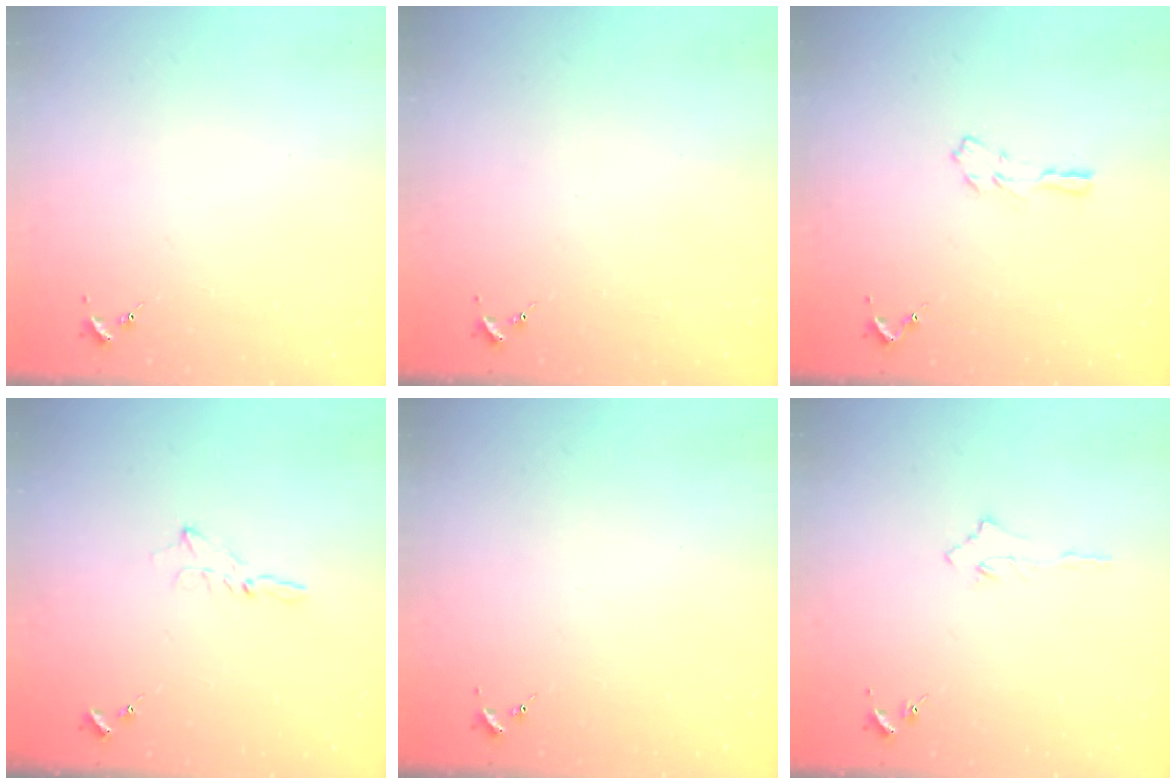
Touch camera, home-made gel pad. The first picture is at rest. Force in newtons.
{"total": 0.0}
{"total": 3.5, "press": 3.5, "slide": 0.4}
{"total": 2.0, "press": 2.0, "slide": 0.2}
{"total": 0.0}
{"total": 2.9, "press": 2.9, "slide": 0.4}